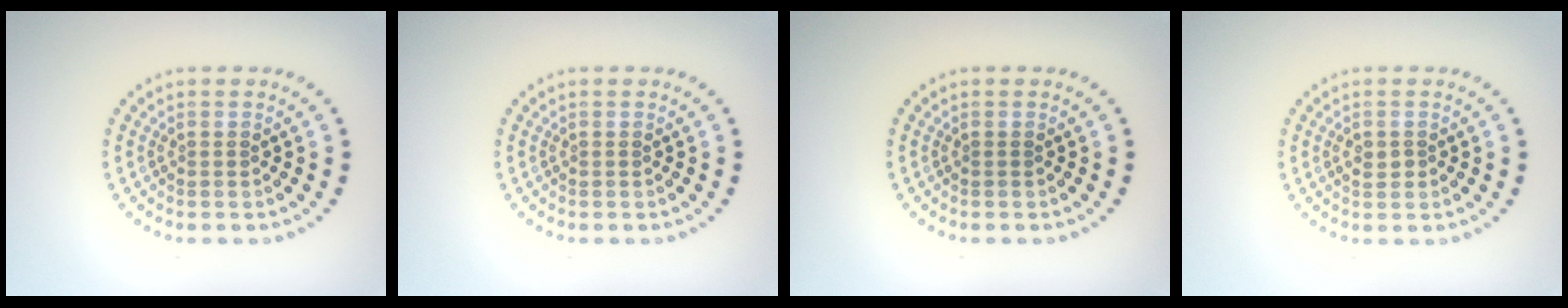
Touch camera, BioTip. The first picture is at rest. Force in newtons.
{"total": 0.0}
{"total": 0.0}
{"total": 1.1, "press": 1.1, "slide": 0.2}